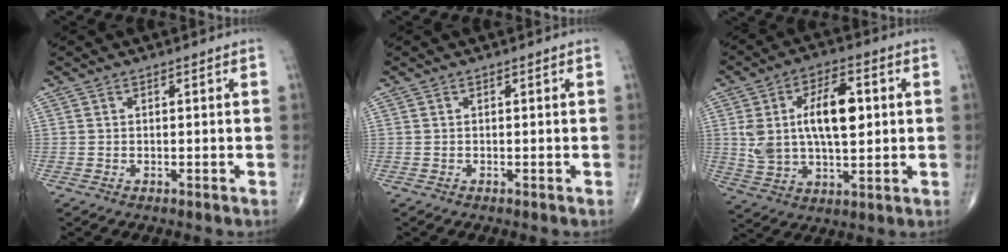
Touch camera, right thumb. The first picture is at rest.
{"total": 0.0}
{"total": 15.3, "force": [2.5, 7.8, 12.9], "torque": [-0.214, 0.007, 0.050]}